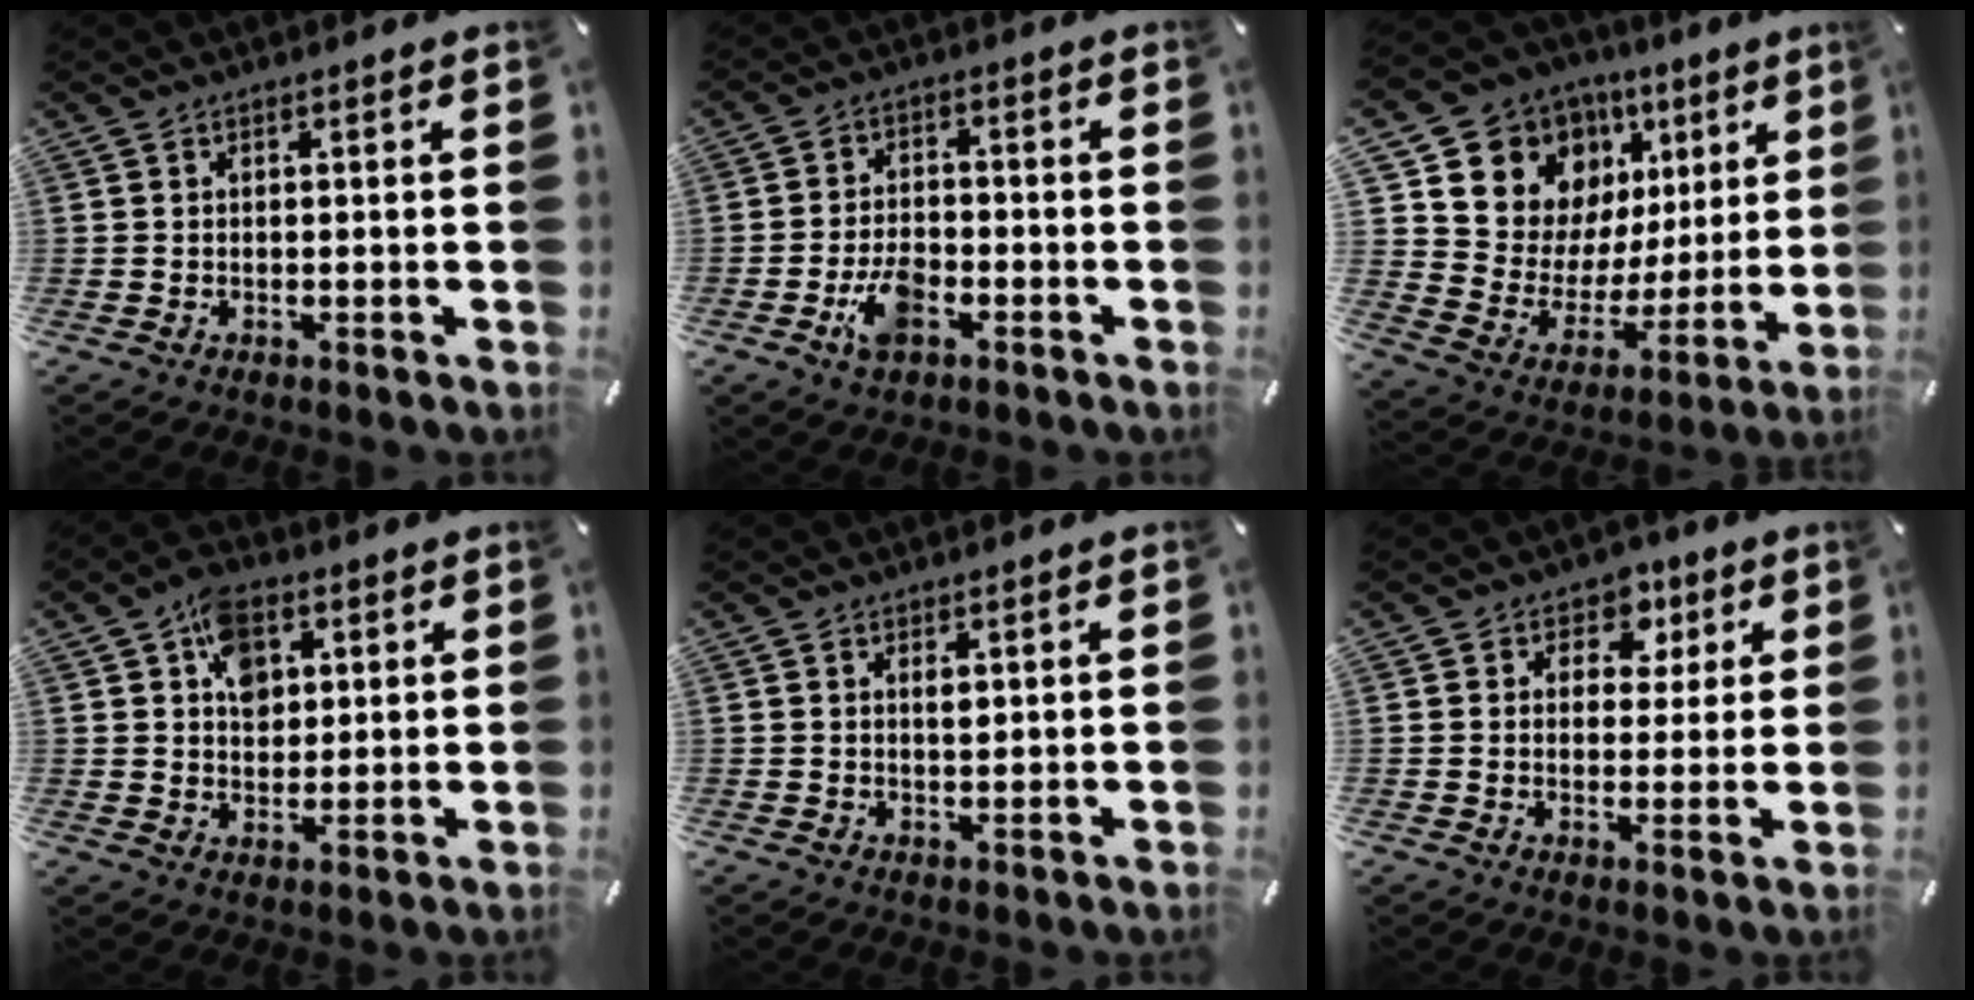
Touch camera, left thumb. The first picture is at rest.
{"total": 7.4, "force": [-3.4, 4.2, 5.1], "torque": [-0.103, 0.016, -0.061]}
{"total": 15.7, "force": [9.1, 11.9, 4.6], "torque": [-0.087, -0.073, 0.177]}
{"total": 8.4, "force": [3.2, 6.4, 4.4], "torque": [-0.060, -0.002, 0.056]}
{"total": 1.5, "force": [0.7, 0.6, 1.2], "torque": [-0.017, -0.002, 0.010]}
{"total": 6.7, "force": [2.3, 5.7, 2.7], "torque": [-0.023, -0.011, 0.032]}